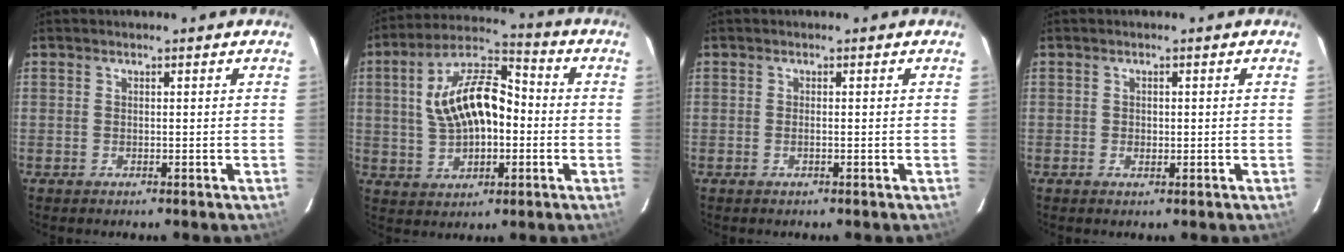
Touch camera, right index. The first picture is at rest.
{"total": 14.7, "force": [0.2, 7.8, 12.4], "torque": [-0.242, 0.027, 0.006]}
{"total": 0.7, "force": [-0.3, -0.1, 0.7], "torque": [-0.012, 0.002, -0.006]}
{"total": 1.0, "force": [-0.2, 0.8, 0.6], "torque": [-0.009, 0.000, -0.003]}